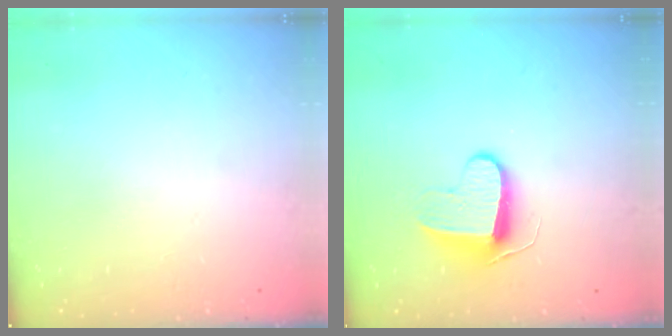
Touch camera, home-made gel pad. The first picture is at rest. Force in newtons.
{"total": 9.0, "press": 9.0, "slide": 0.6}